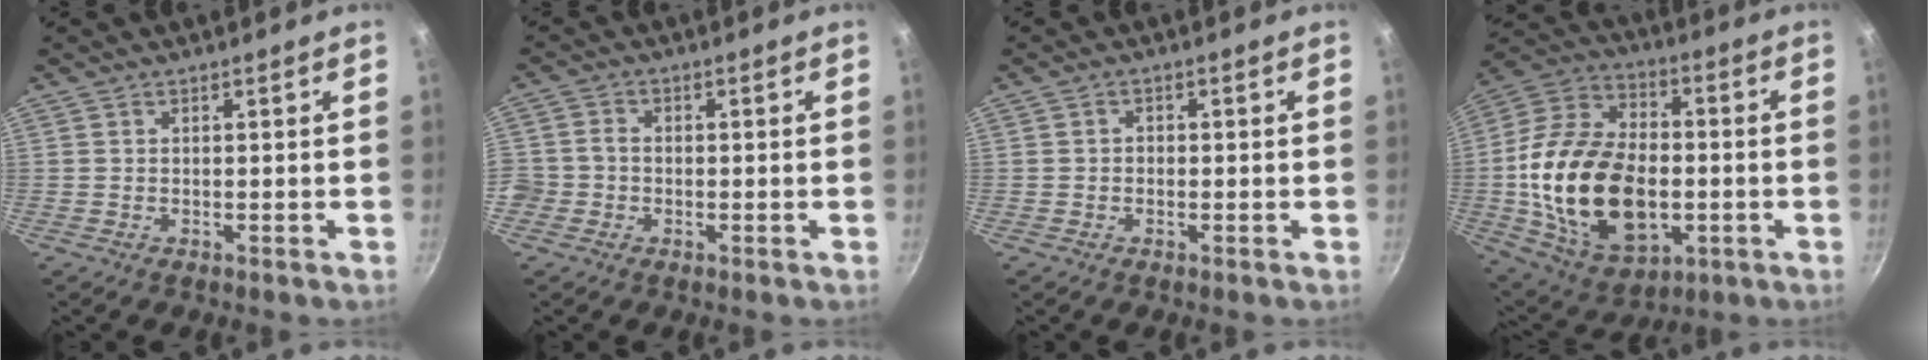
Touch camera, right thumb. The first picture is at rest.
{"total": 4.8, "force": [-1.4, 4.1, 1.9], "torque": [-0.035, 0.020, -0.035]}
{"total": 1.1, "force": [-0.4, 0.9, 0.5], "torque": [-0.007, 0.004, -0.008]}
{"total": 25.9, "force": [-3.1, 16.3, 19.9], "torque": [-0.353, 0.022, -0.046]}